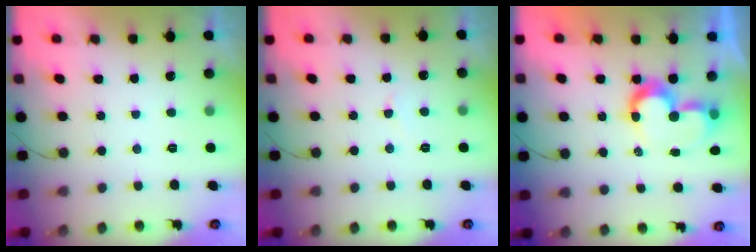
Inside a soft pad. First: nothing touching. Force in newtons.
{"total": 2.5, "press": 2.4, "slide": 0.3}
{"total": 10.3, "press": 10.3, "slide": 0.6}